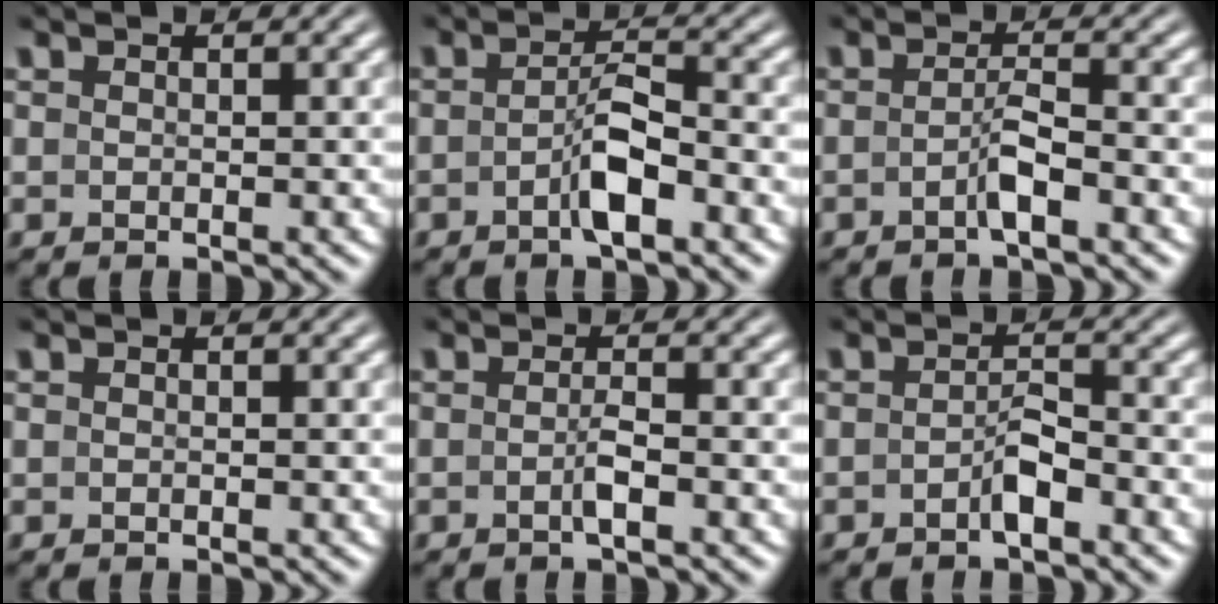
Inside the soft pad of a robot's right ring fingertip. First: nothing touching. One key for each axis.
{"total": 2.9, "fx": -1.6, "fy": 0.3, "fz": 2.4, "tx": -0.034, "ty": -0.004, "tz": -0.026}
{"total": 2.1, "fx": -1.5, "fy": -0.3, "fz": 1.5, "tx": -0.019, "ty": -0.001, "tz": -0.026}
{"total": 0.0}
{"total": 1.4, "fx": -0.9, "fy": -0.3, "fz": 1.1, "tx": -0.016, "ty": 0.001, "tz": -0.019}
{"total": 1.8, "fx": -1.4, "fy": 0.3, "fz": 1.2, "tx": -0.010, "ty": 0.000, "tz": -0.025}